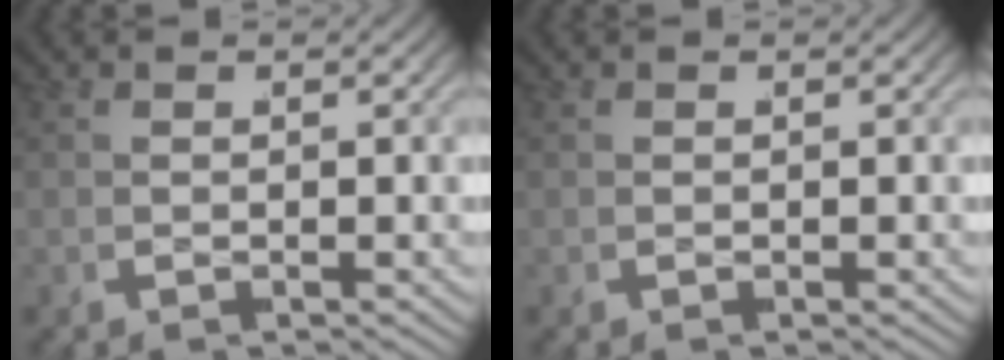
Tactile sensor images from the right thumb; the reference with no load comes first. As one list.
[{"total": 0.0}]